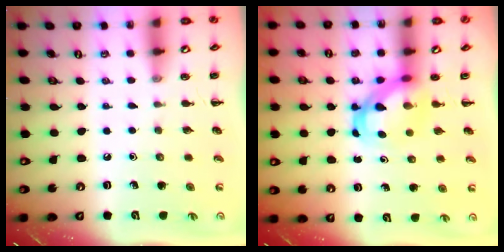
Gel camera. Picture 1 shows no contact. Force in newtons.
{"total": 5.2, "press": 5.0, "slide": 1.3}